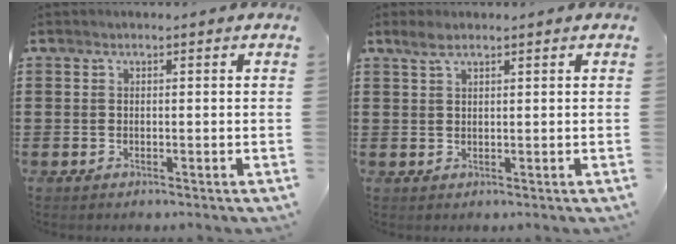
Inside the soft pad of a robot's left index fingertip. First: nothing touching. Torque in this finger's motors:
{"motor_torque": [2.00, 0.14, 0.01, 0.04]}